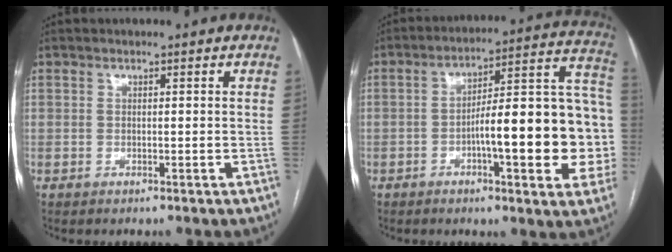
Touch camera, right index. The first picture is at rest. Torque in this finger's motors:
{"motor_torque": [1.02, -0.45, 0.50, 0.13]}